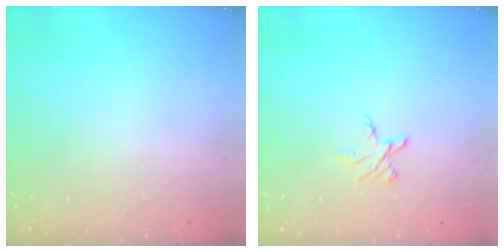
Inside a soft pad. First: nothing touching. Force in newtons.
{"total": 4.0, "press": 4.0, "slide": 0.5}